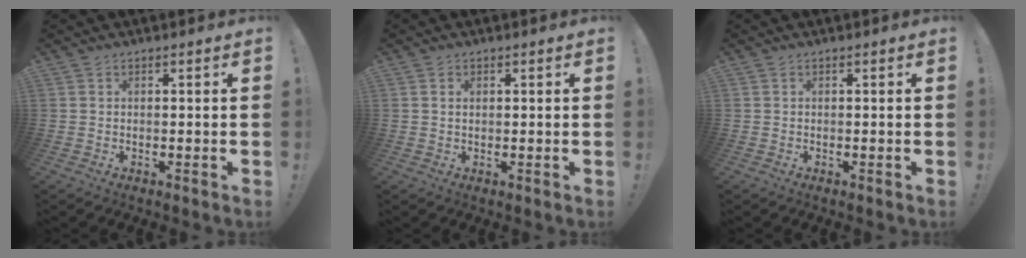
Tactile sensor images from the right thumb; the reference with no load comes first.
{"total": 0.9, "force": [0.3, 0.6, 0.6], "torque": [-0.011, 0.002, 0.005]}
{"total": 0.0}